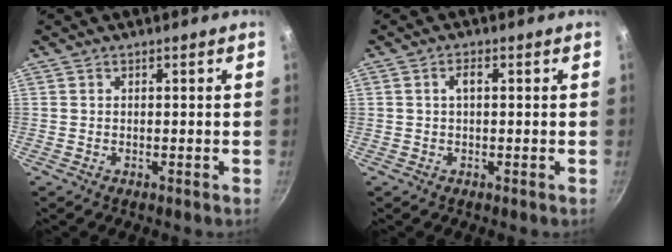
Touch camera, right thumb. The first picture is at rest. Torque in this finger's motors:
{"motor_torque": [0.22, 1.00, 0.40, 0.18, 0.00]}